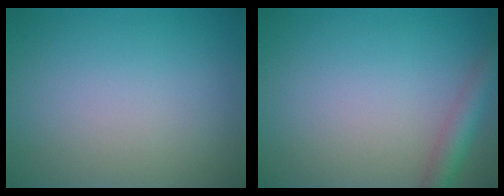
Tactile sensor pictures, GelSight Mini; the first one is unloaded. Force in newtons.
{"total": 3.0, "press": 3.0, "slide": 0.1}